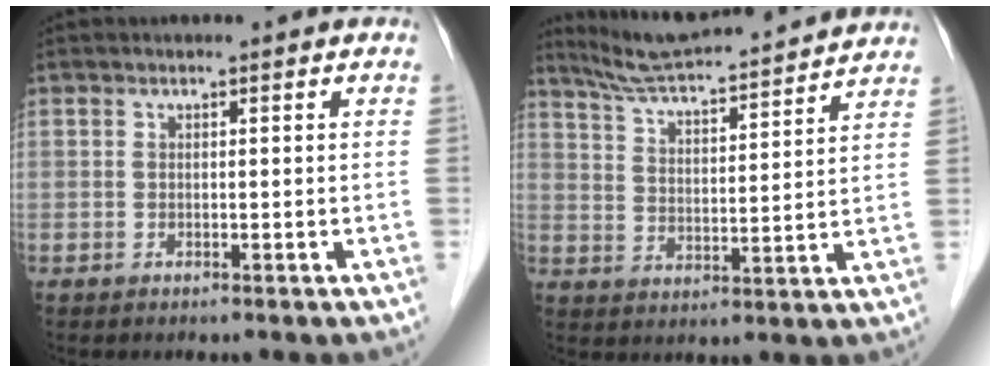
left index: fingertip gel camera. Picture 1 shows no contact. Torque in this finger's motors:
{"motor_torque": [-0.73, -0.88, 0.28, 0.07]}